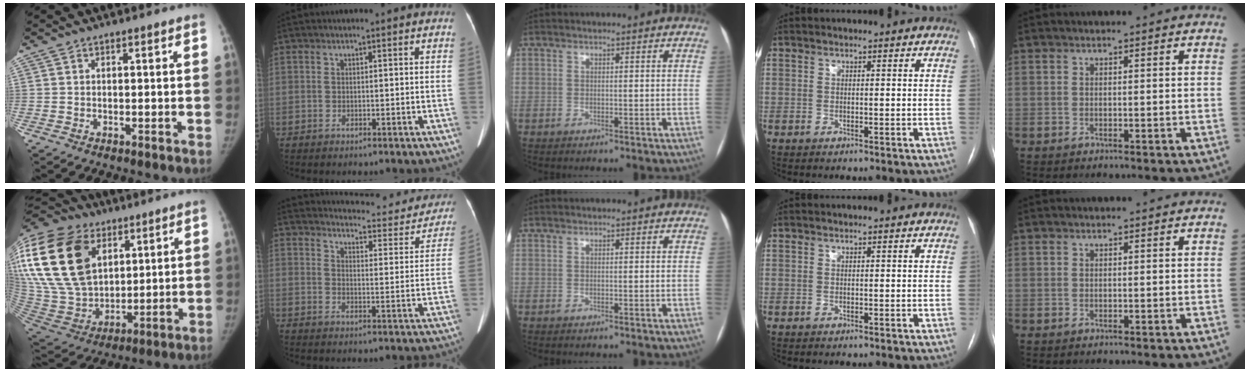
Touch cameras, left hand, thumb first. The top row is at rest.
{"thumb": {"total": 33.2, "force": [11.5, 22.3, 21.8], "torque": [-0.485, 0.020, 0.229]}, "index": {"total": 22.4, "force": [20.5, 5.3, 7.3], "torque": [-0.089, -0.046, 0.238]}}